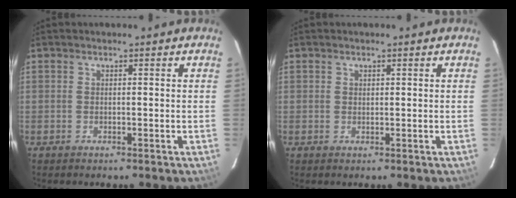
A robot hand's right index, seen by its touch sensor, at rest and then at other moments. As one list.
[{"total": 0.6, "force": [0.3, 0.5, 0.1], "torque": [-0.002, 0.003, 0.005]}]